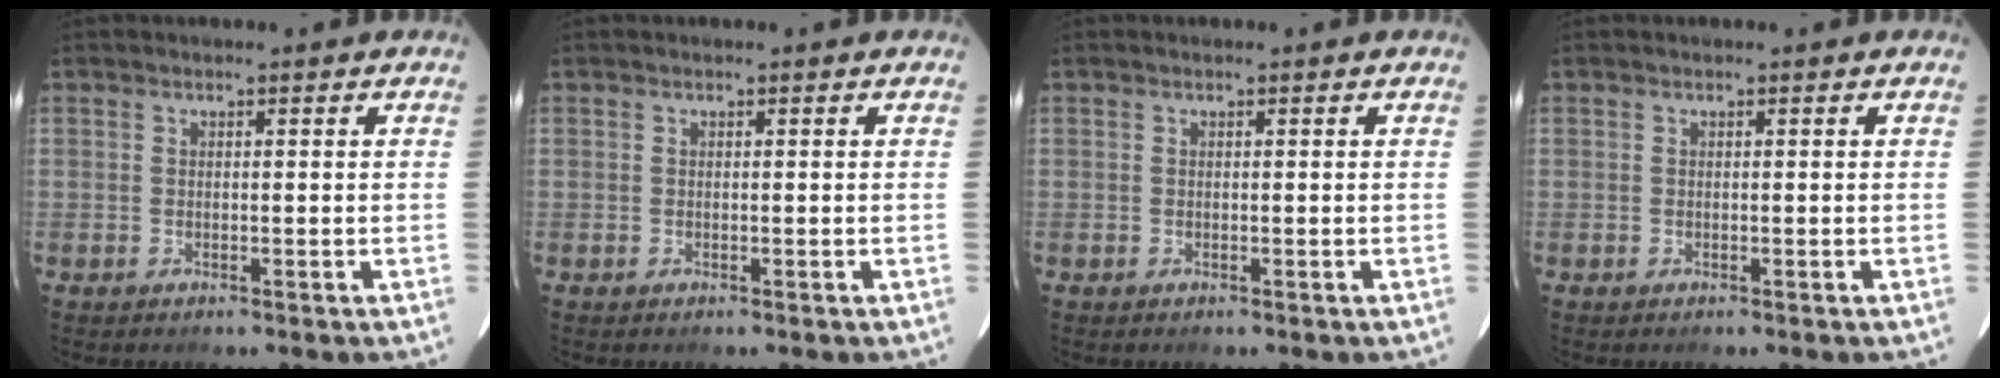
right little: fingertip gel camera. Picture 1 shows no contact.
{"total": 0.0}
{"total": 0.0}
{"total": 0.0}